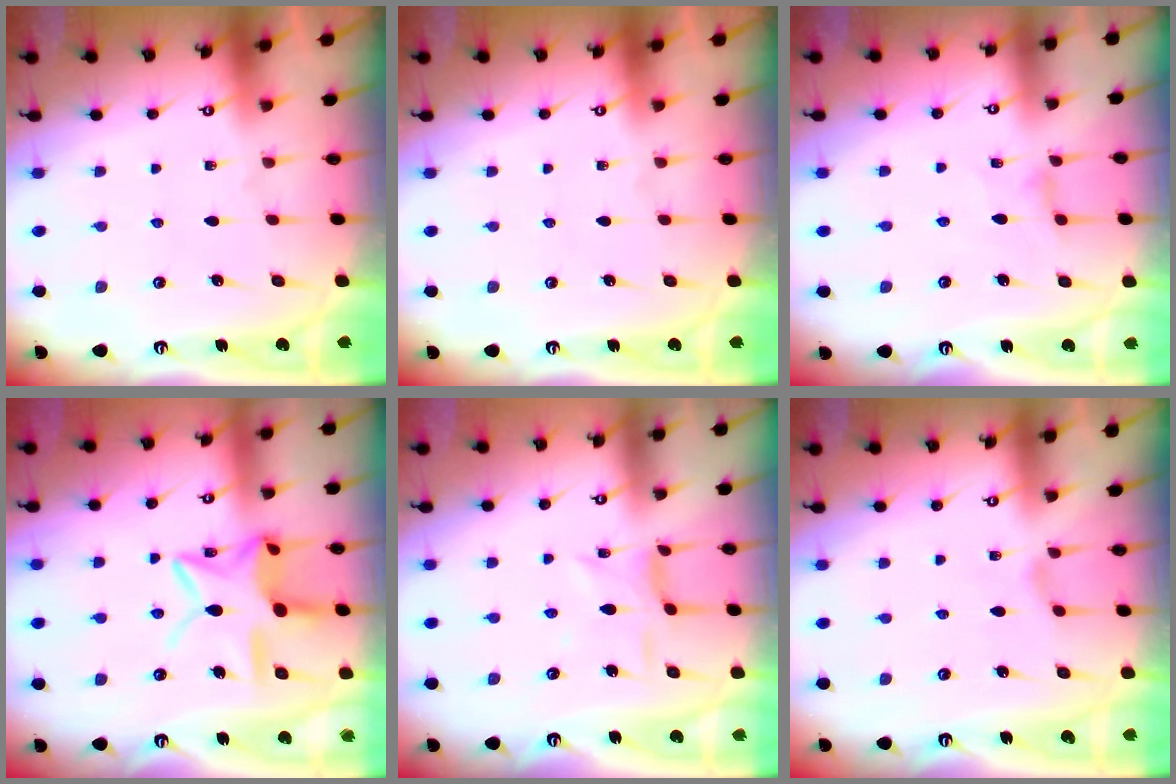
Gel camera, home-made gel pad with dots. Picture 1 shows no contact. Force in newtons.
{"total": 0.0}
{"total": 2.3, "press": 2.2, "slide": 0.6}
{"total": 13.8, "press": 13.7, "slide": 1.0}
{"total": 4.4, "press": 4.4, "slide": 0.7}
{"total": 0.8, "press": 0.7, "slide": 0.3}